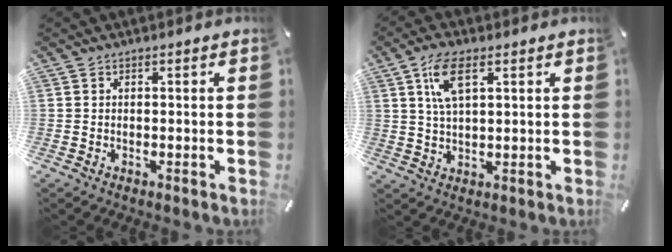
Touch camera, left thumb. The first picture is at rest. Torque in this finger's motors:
{"motor_torque": [1.20, 1.46, 0.80, -1.01, 0.34]}